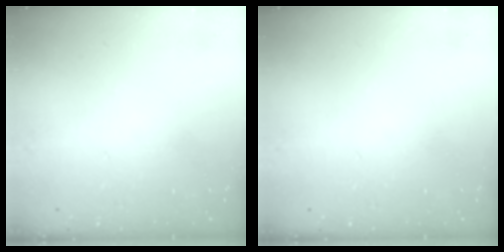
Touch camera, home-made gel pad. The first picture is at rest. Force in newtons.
{"total": 0.0}